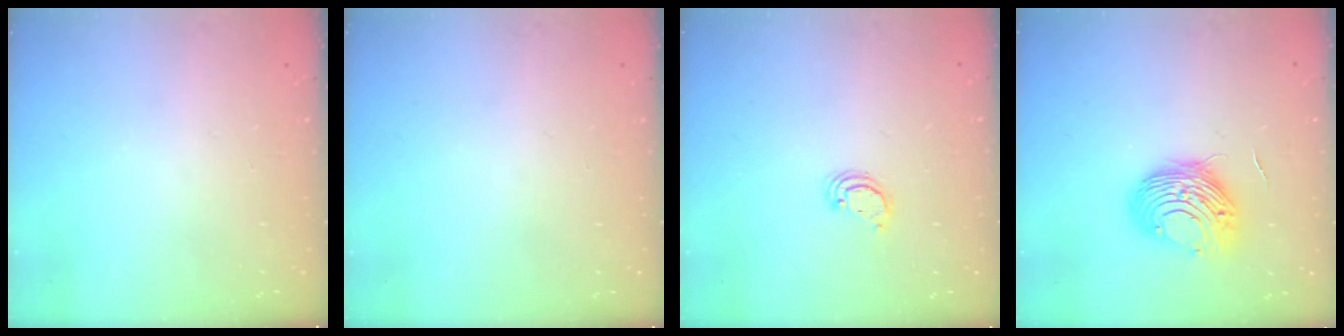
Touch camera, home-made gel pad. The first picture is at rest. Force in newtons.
{"total": 0.0}
{"total": 2.4, "press": 2.4, "slide": 0.2}
{"total": 10.4, "press": 10.4, "slide": 0.4}